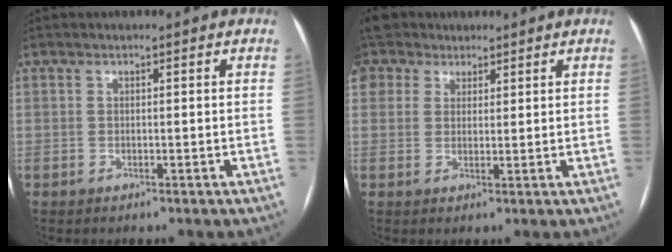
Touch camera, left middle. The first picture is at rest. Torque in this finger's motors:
{"motor_torque": [1.10, -1.03, 1.05, 0.21]}